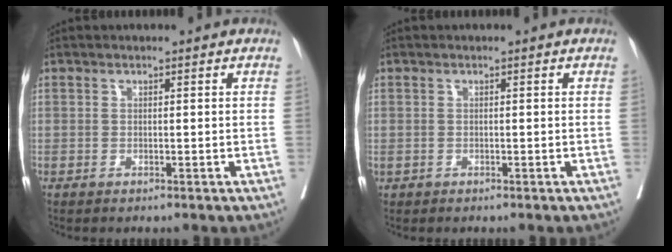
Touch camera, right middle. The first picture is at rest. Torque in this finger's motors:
{"motor_torque": [0.61, -0.58, 0.41, 0.21]}